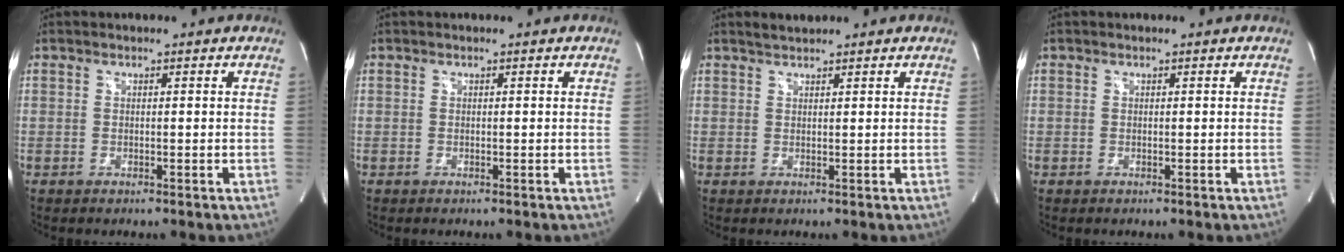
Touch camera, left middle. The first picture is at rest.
{"total": 0.0}
{"total": 1.6, "force": [1.6, 0.2, 0.4], "torque": [-0.014, 0.008, 0.032]}
{"total": 0.0}